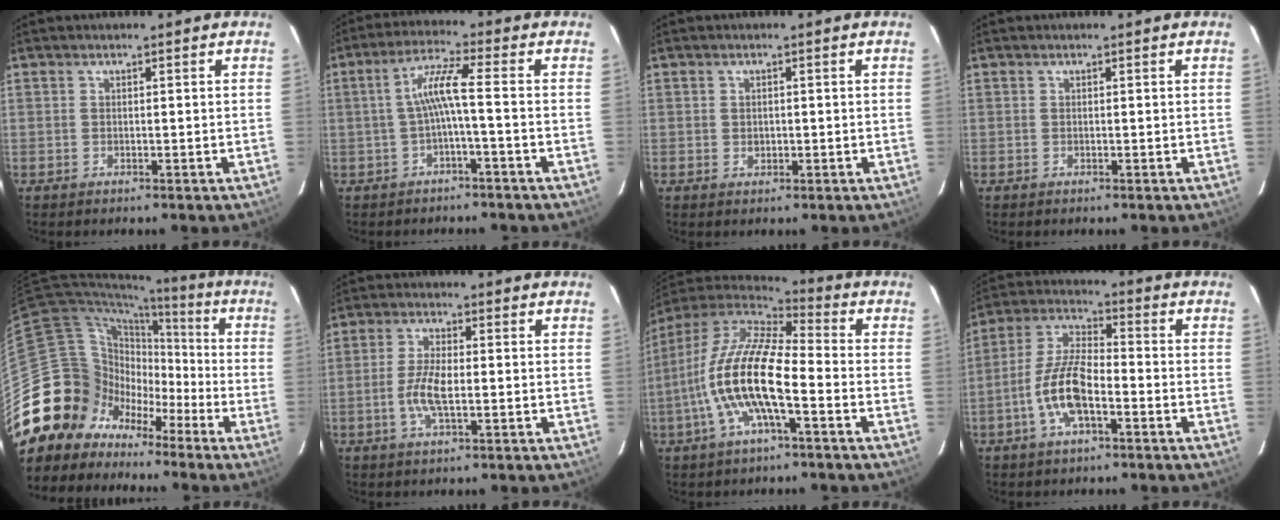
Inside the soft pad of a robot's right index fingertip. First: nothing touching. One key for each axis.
{"total": 5.5, "fx": -1.4, "fy": -0.4, "fz": 5.3, "tx": -0.117, "ty": 0.011, "tz": -0.022}
{"total": 1.3, "fx": 0.1, "fy": 1.3, "fz": 0.4, "tx": -0.003, "ty": 0.002, "tz": 0.002}
{"total": 0.0}
{"total": 17.8, "fx": -8.4, "fy": 15.1, "fz": 4.3, "tx": -0.109, "ty": 0.061, "tz": -0.140}
{"total": 5.9, "fx": -1.2, "fy": 1.8, "fz": 5.5, "tx": -0.115, "ty": 0.001, "tz": -0.023}
{"total": 16.4, "fx": -4.8, "fy": 4.6, "fz": 15.0, "tx": -0.287, "ty": -0.010, "tz": -0.096}
{"total": 10.6, "fx": -4.1, "fy": 3.8, "fz": 9.0, "tx": -0.192, "ty": 0.006, "tz": -0.079}